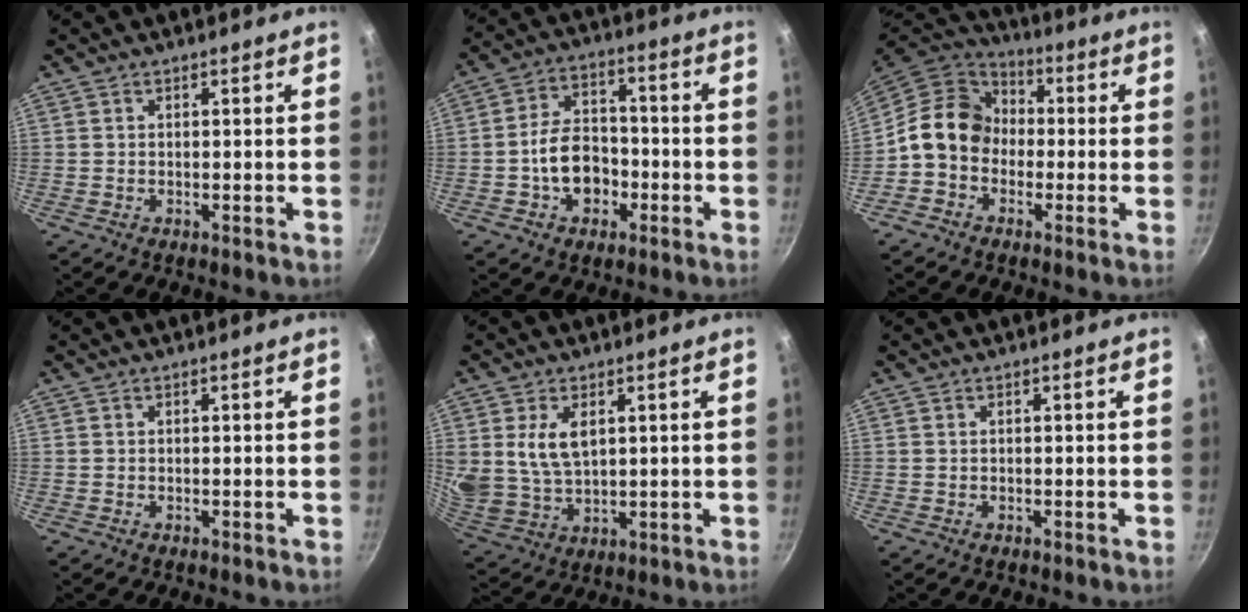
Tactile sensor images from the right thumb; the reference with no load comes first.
{"total": 10.3, "force": [-2.9, 7.5, 6.5], "torque": [-0.081, 0.033, -0.054]}
{"total": 11.9, "force": [-0.9, 10.0, 6.5], "torque": [-0.074, 0.036, -0.040]}
{"total": 0.0}
{"total": 9.9, "force": [2.9, 6.3, 7.0], "torque": [-0.124, -0.027, 0.069]}
{"total": 0.0}